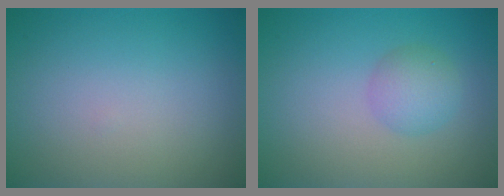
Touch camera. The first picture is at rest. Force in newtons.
{"total": 2.4, "press": 2.4, "slide": 0.1}